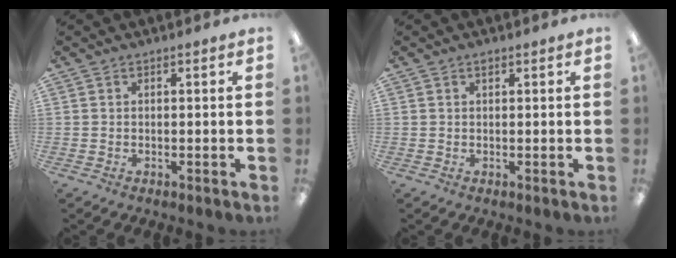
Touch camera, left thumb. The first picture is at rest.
{"total": 0.7, "force": [0.5, 0.4, 0.4], "torque": [-0.009, 0.002, 0.008]}